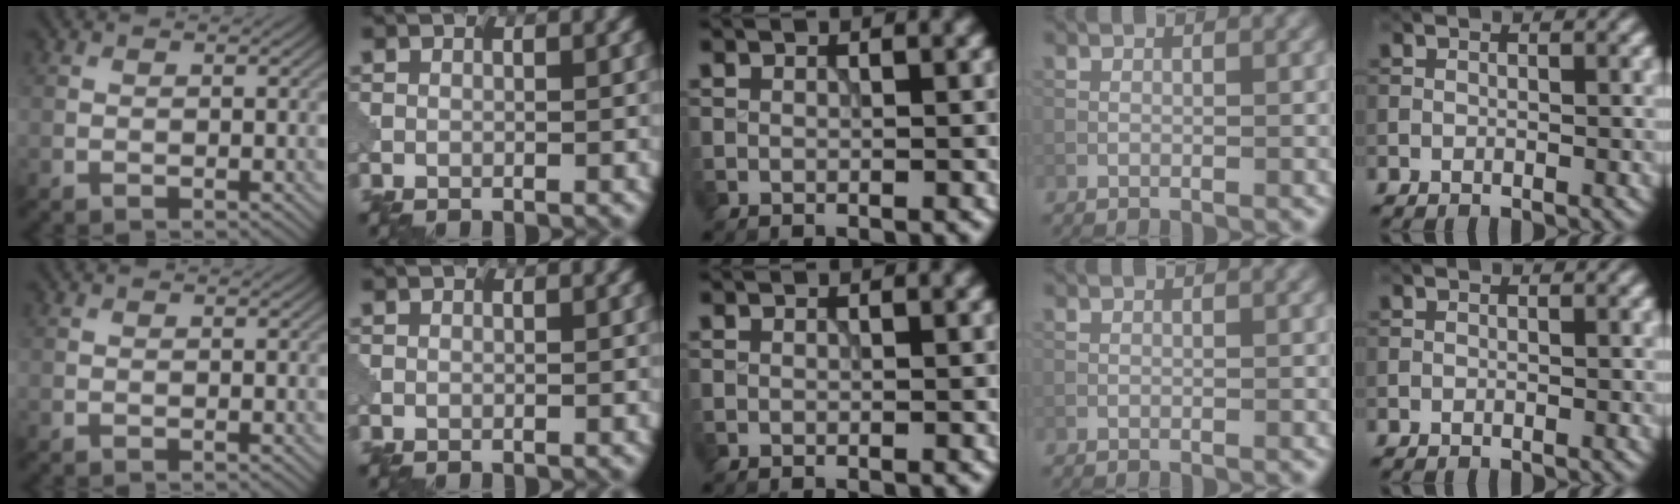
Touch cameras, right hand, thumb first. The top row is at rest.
{}